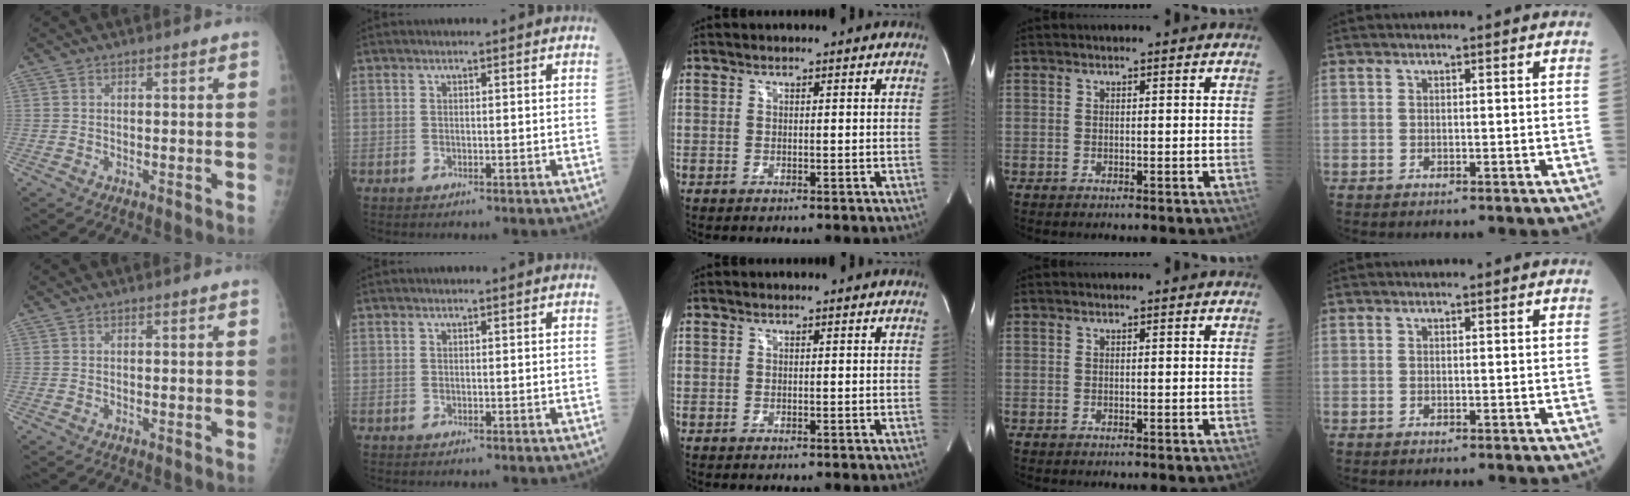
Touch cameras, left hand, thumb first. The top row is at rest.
{}